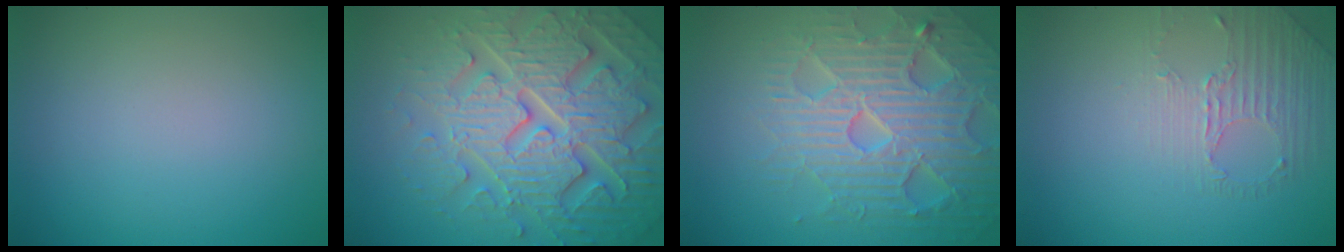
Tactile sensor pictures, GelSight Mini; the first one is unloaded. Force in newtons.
{"total": 8.1, "press": 7.9, "slide": 2.0}
{"total": 7.4, "press": 7.2, "slide": 1.4}
{"total": 1.6, "press": 1.0, "slide": 1.2}